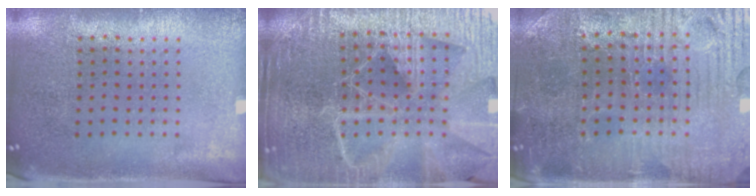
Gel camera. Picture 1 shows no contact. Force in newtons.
{"total": 6.3, "press": 5.4, "slide": 3.1}
{"total": 3.7, "press": 3.7, "slide": 0.6}